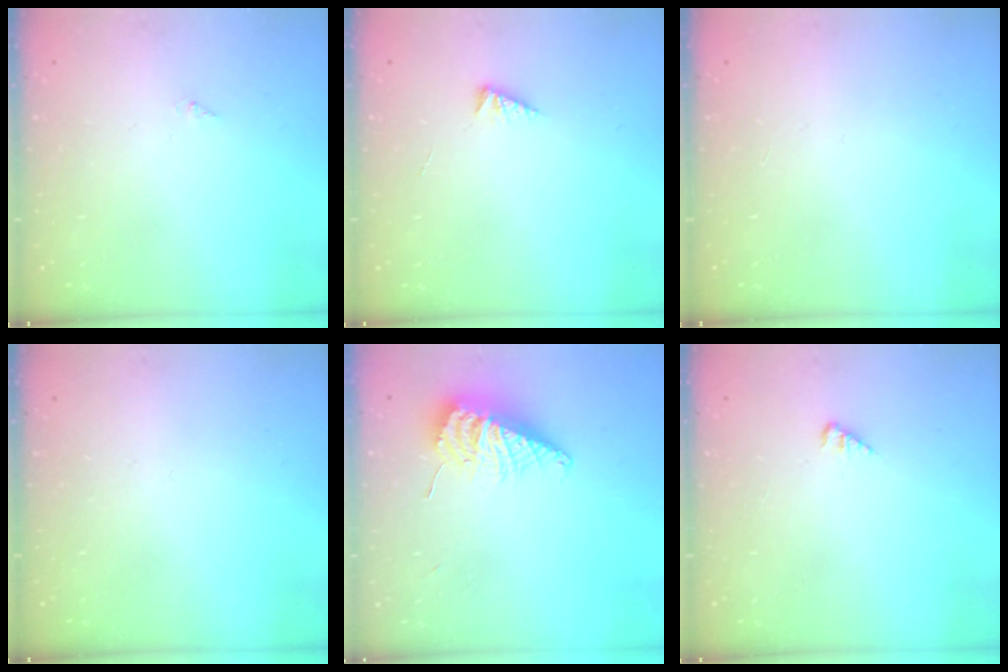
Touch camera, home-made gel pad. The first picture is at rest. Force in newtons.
{"total": 2.7, "press": 2.7, "slide": 0.6}
{"total": 0.0}
{"total": 0.0}
{"total": 9.8, "press": 9.8, "slide": 1.1}
{"total": 2.2, "press": 2.2, "slide": 0.2}